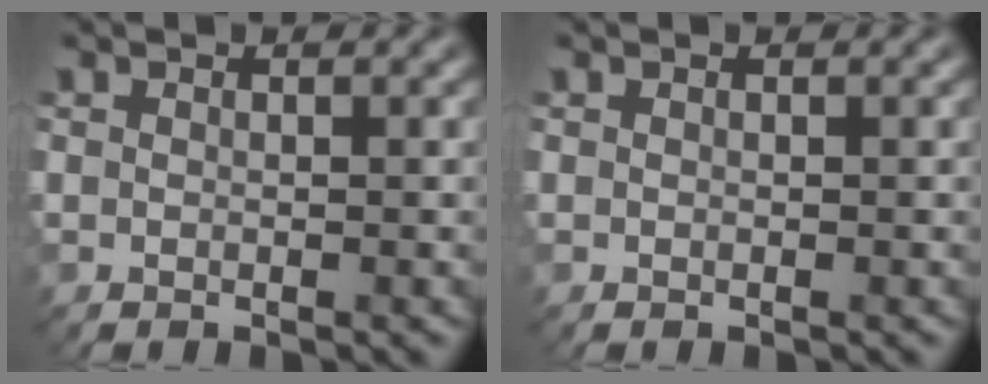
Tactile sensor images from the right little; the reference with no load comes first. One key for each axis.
{"total": 0.0}